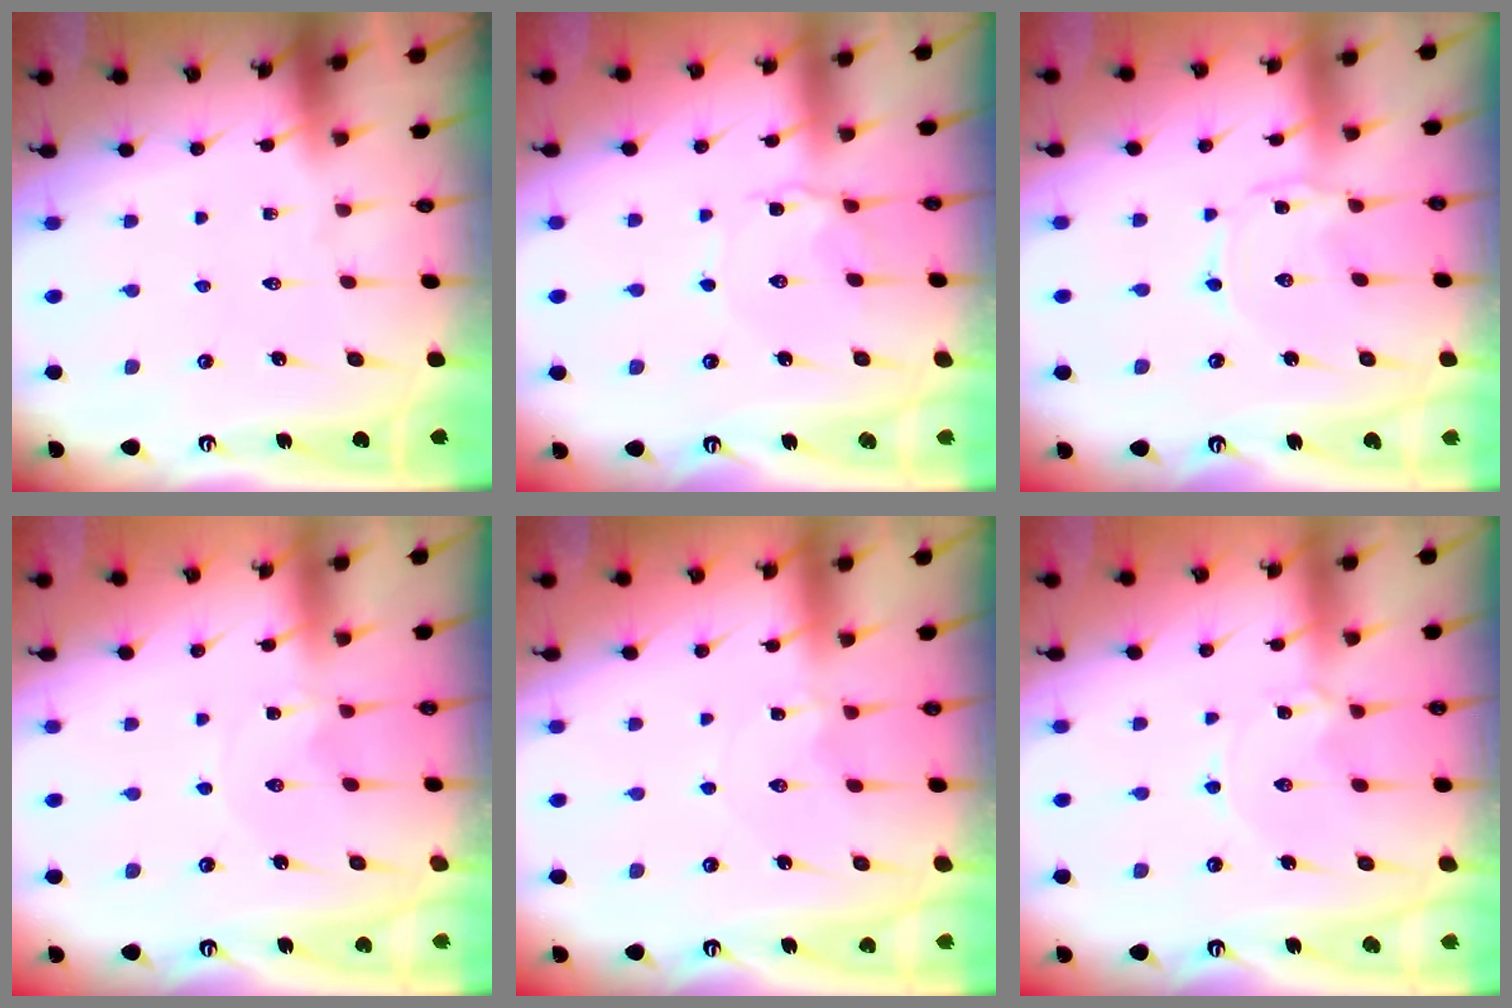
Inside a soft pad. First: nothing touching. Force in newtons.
{"total": 2.7, "press": 2.7, "slide": 0.2}
{"total": 0.5, "press": 0.5, "slide": 0.1}
{"total": 0.9, "press": 0.9, "slide": 0.1}
{"total": 1.0, "press": 1.0, "slide": 0.3}
{"total": 1.7, "press": 1.7, "slide": 0.2}